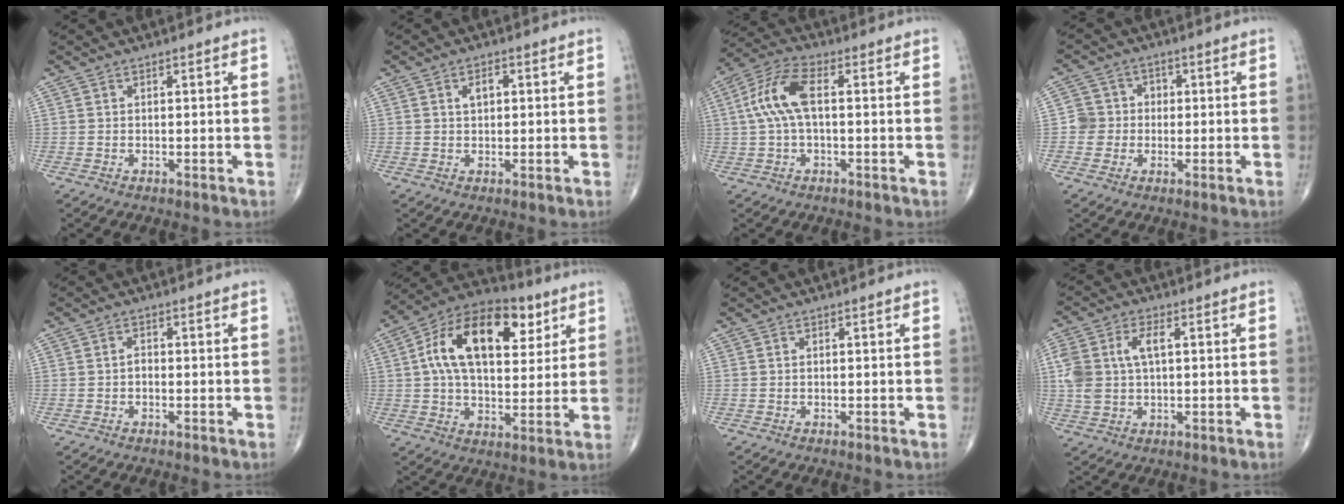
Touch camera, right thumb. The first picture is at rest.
{"total": 2.5, "force": [0.7, 1.5, 1.9], "torque": [-0.030, 0.004, 0.012]}
{"total": 9.2, "force": [0.8, 4.0, 8.3], "torque": [-0.193, 0.029, 0.012]}
{"total": 5.0, "force": [-0.4, 4.9, 0.6], "torque": [0.026, 0.014, -0.015]}
{"total": 1.1, "force": [-0.2, 0.8, 0.8], "torque": [-0.009, 0.002, -0.006]}
{"total": 20.5, "force": [6.3, 11.6, 15.6], "torque": [-0.232, 0.005, 0.096]}
{"total": 0.0}
{"total": 8.3, "force": [1.5, 4.6, 6.7], "torque": [-0.155, 0.012, 0.033]}